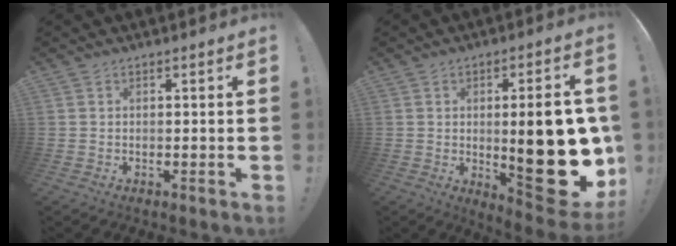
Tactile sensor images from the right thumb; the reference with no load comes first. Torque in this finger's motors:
{"motor_torque": [0.51, 2.65, 2.40, -0.37, 0.16]}